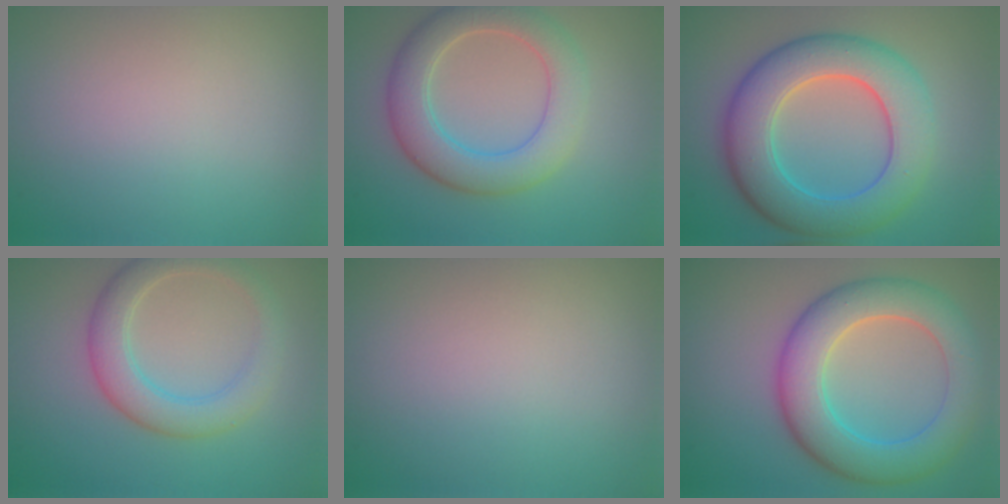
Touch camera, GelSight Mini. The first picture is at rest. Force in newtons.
{"total": 5.9, "press": 5.9, "slide": 0.1}
{"total": 9.1, "press": 9.1, "slide": 0.1}
{"total": 4.4, "press": 4.4, "slide": 0.2}
{"total": 0.0}
{"total": 8.3, "press": 8.3, "slide": 0.2}